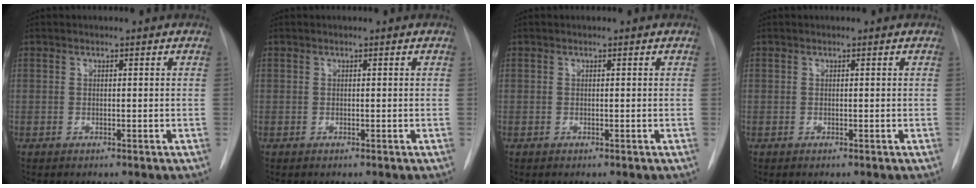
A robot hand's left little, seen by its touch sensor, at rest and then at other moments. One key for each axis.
{"total": 0.0}
{"total": 0.0}
{"total": 0.0}